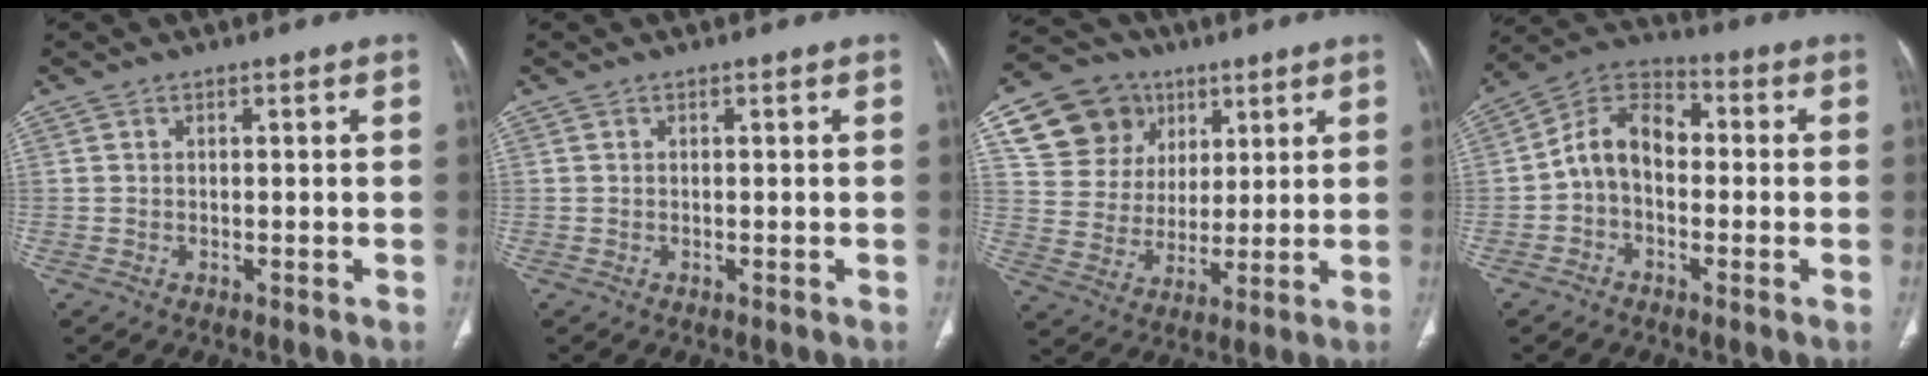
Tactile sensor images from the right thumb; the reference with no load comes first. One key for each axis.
{"total": 0.0}
{"total": 14.9, "fx": 7.0, "fy": 12.2, "fz": 5.1, "tx": -0.060, "ty": -0.008, "tz": 0.133}
{"total": 9.6, "fx": -1.0, "fy": 6.7, "fz": 6.8, "tx": -0.102, "ty": 0.037, "tz": -0.035}